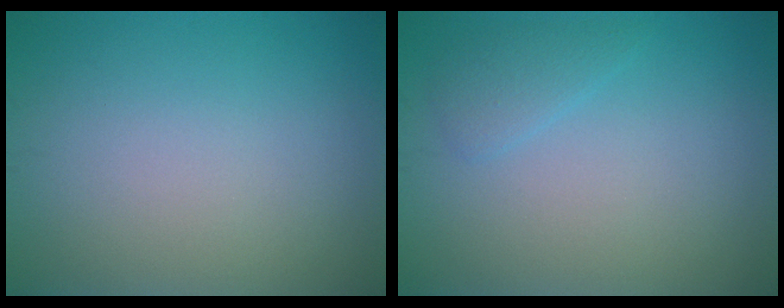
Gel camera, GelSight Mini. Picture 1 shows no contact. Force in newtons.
{"total": 1.4, "press": 1.4, "slide": 0.1}